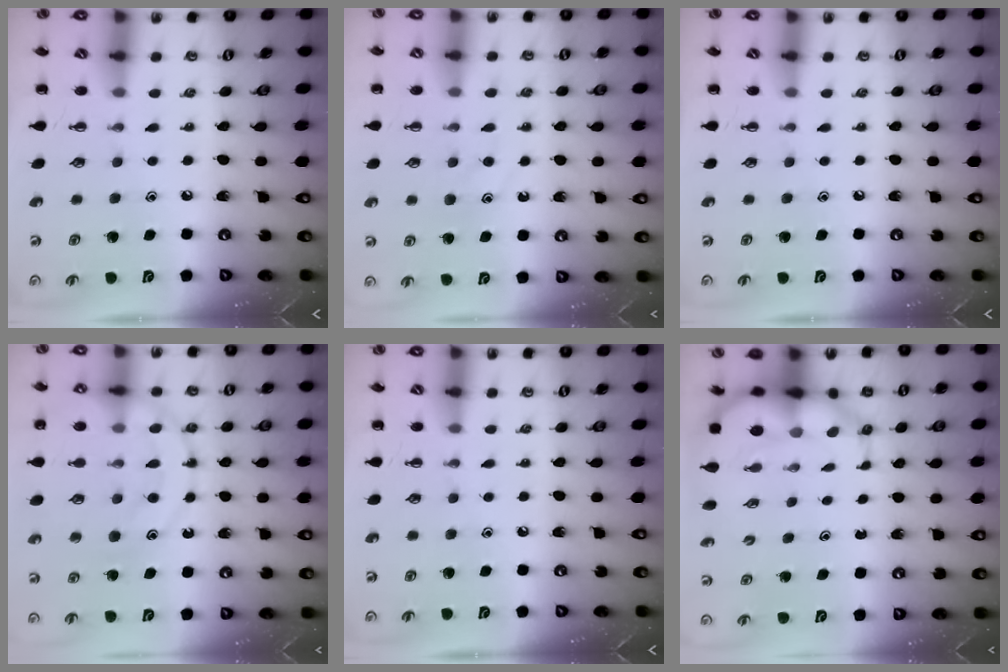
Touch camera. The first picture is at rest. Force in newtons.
{"total": 10.2, "press": 10.2, "slide": 0.8}
{"total": 0.0}
{"total": 15.8, "press": 15.7, "slide": 1.6}
{"total": 0.0}
{"total": 7.4, "press": 7.0, "slide": 2.2}